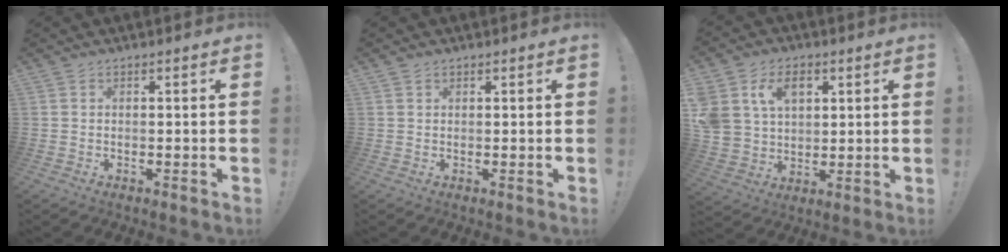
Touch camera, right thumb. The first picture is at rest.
{"total": 0.8, "force": [0.7, 0.4, 0.1], "torque": [0.002, -0.002, 0.013]}
{"total": 12.0, "force": [5.3, 9.1, 5.8], "torque": [-0.109, -0.013, 0.106]}